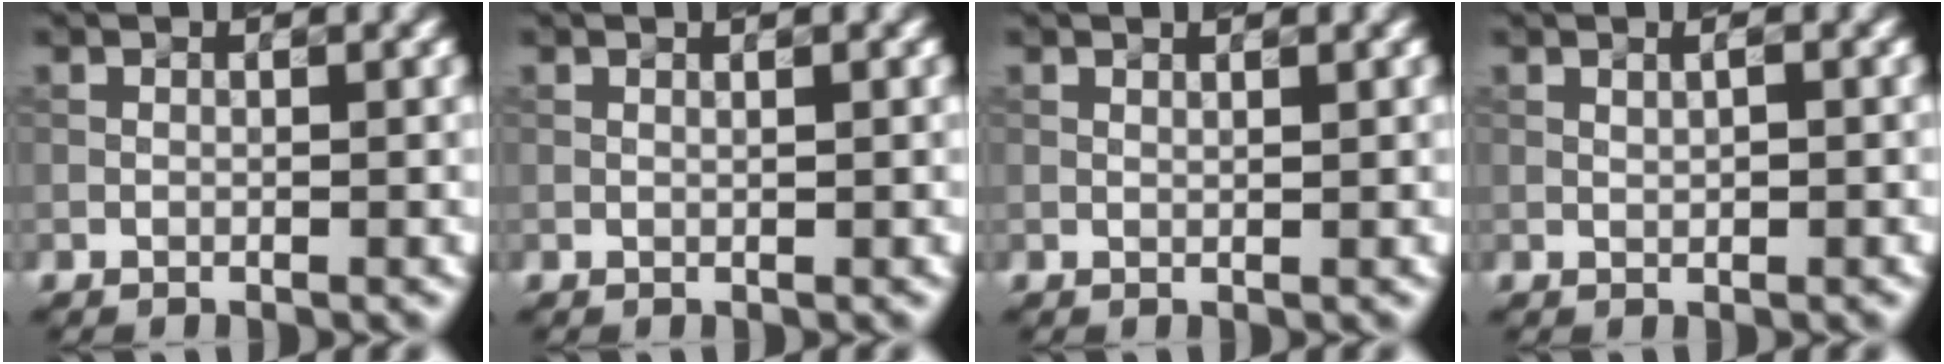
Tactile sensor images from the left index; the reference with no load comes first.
{"total": 0.5, "force": [0.3, 0.0, 0.4], "torque": [-0.008, 0.000, 0.002]}
{"total": 0.6, "force": [0.5, 0.0, 0.4], "torque": [-0.007, 0.000, 0.008]}
{"total": 0.8, "force": [0.3, 0.2, 0.7], "torque": [-0.013, -0.002, 0.006]}